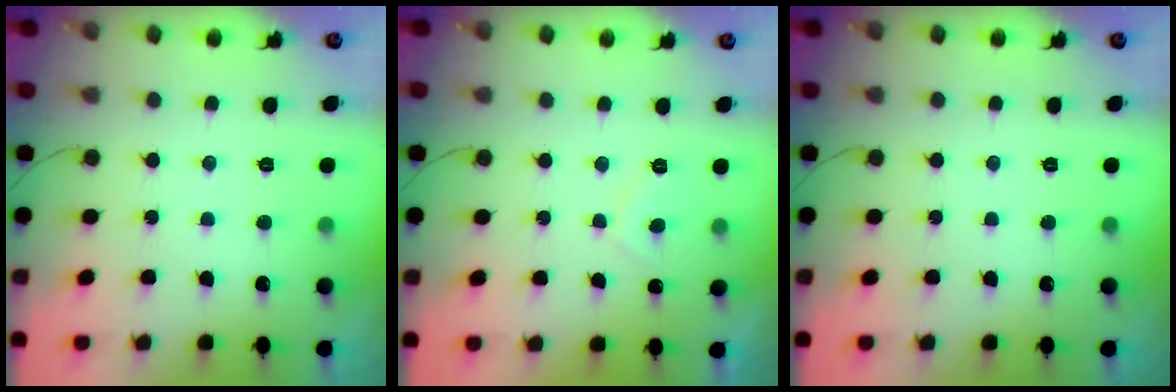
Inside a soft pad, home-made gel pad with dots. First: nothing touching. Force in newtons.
{"total": 1.7, "press": 1.6, "slide": 0.7}
{"total": 0.0}